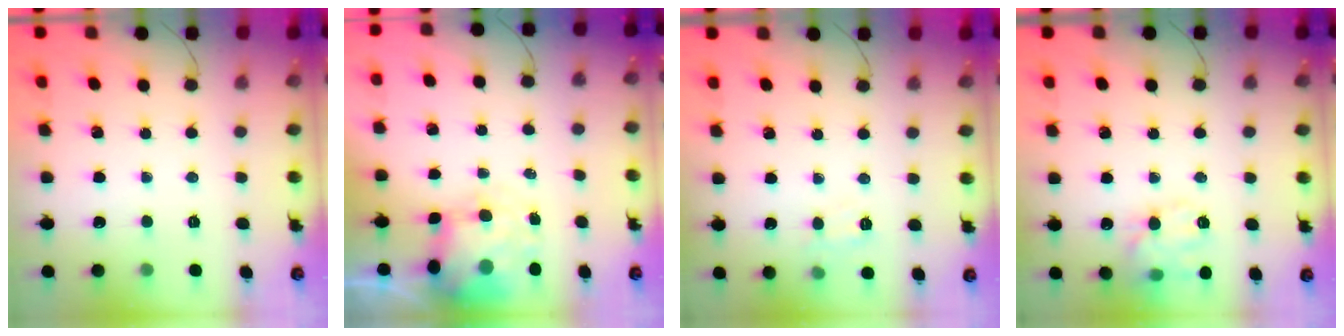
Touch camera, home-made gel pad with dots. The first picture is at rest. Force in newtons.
{"total": 6.2, "press": 6.1, "slide": 1.4}
{"total": 7.2, "press": 7.1, "slide": 1.4}
{"total": 13.1, "press": 13.0, "slide": 2.0}